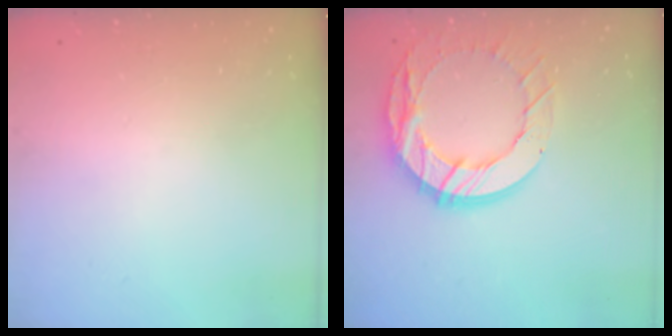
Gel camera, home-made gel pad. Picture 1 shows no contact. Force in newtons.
{"total": 16.6, "press": 16.6, "slide": 1.5}